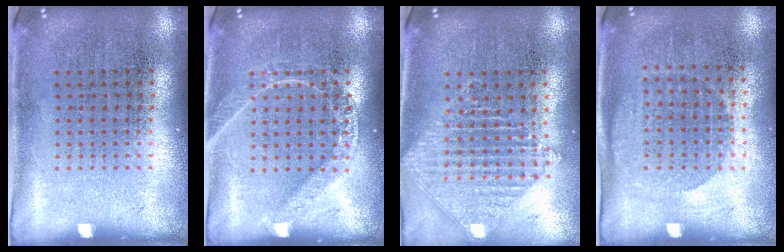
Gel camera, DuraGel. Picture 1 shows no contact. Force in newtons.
{"total": 1.8, "press": 1.8, "slide": 0.3}
{"total": 1.2, "press": 1.2, "slide": 0.2}
{"total": 1.1, "press": 1.0, "slide": 0.4}